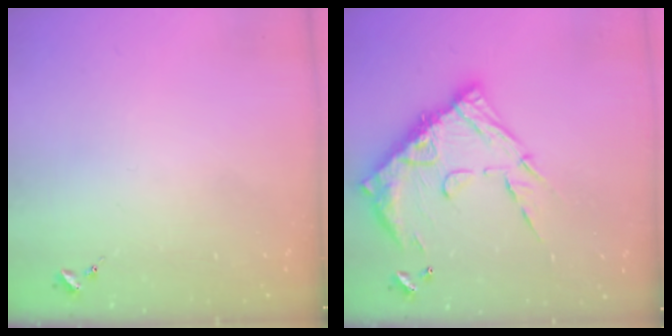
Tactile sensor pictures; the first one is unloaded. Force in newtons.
{"total": 19.1, "press": 19.0, "slide": 1.7}